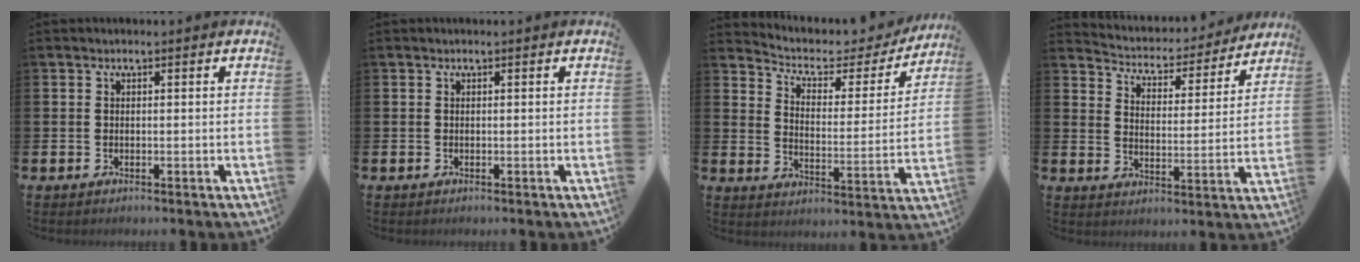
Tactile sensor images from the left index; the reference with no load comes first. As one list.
[{"total": 0.0}, {"total": 5.4, "force": [4.8, 2.2, 1.3], "torque": [-0.049, -0.039, 0.073]}, {"total": 4.7, "force": [4.6, 1.2, 0.4], "torque": [-0.037, -0.041, 0.073]}]